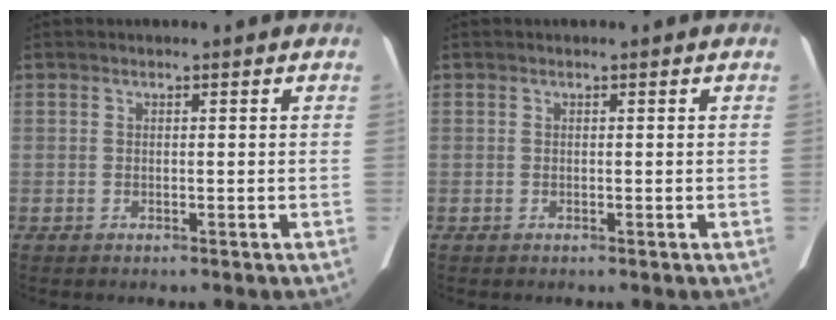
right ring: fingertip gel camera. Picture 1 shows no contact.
{"total": 0.0}